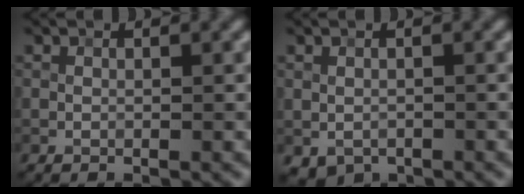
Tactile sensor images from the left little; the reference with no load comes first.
{"total": 1.3, "force": [-0.7, 0.9, 0.6], "torque": [-0.011, -0.006, -0.009]}